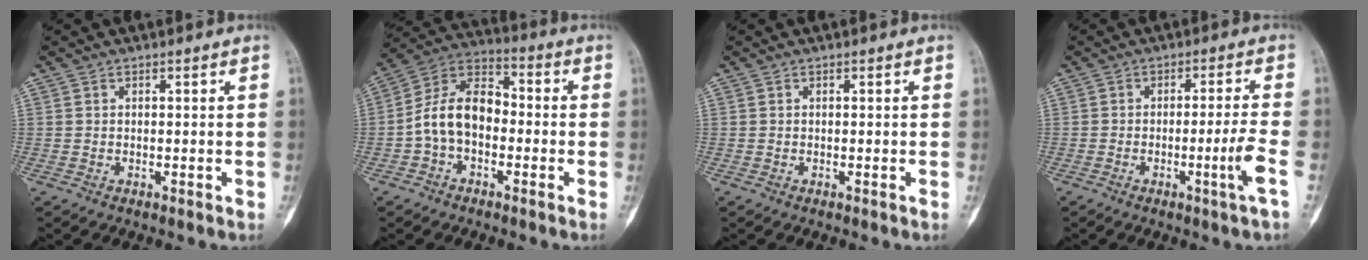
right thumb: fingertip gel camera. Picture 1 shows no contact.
{"total": 12.0, "force": [-2.0, 8.1, 8.6], "torque": [-0.139, 0.042, -0.052]}
{"total": 0.0}
{"total": 5.8, "force": [-2.1, -0.7, 5.4], "torque": [-0.094, 0.008, -0.035]}